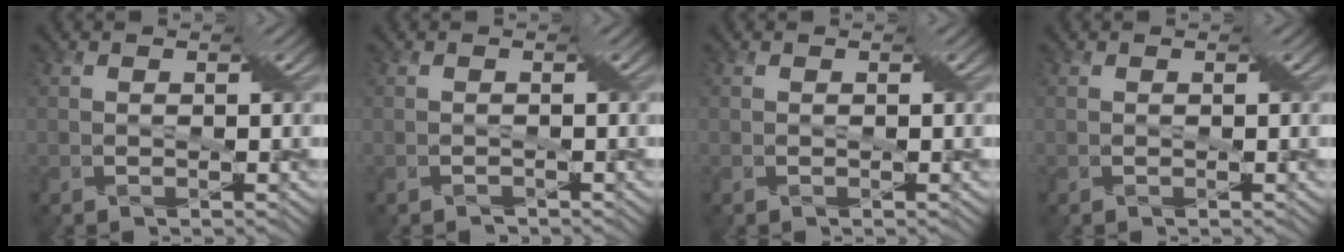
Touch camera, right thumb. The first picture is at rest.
{"total": 0.8, "force": [-0.8, 0.1, -0.1], "torque": [0.003, -0.002, -0.011]}
{"total": 0.0}
{"total": 0.0}